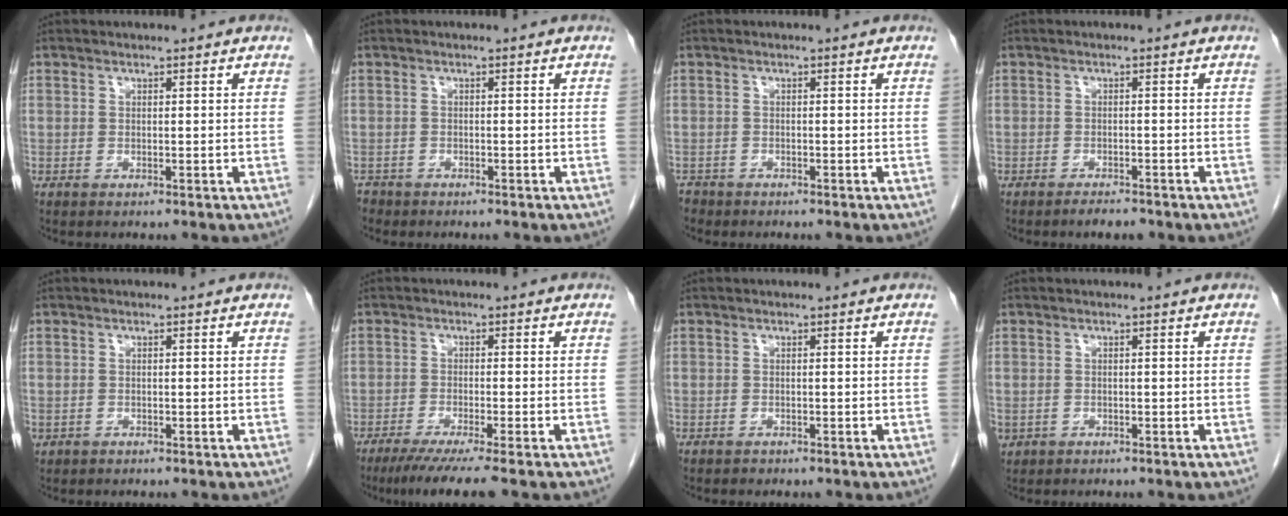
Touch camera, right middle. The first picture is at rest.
{"total": 1.9, "force": [-1.6, 1.0, -0.1], "torque": [-0.005, -0.001, -0.030]}
{"total": 2.0, "force": [-1.8, 1.1, 0.0], "torque": [-0.006, -0.001, -0.033]}
{"total": 2.0, "force": [-1.7, 0.6, 0.9], "torque": [-0.016, -0.001, -0.021]}
{"total": 0.5, "force": [-0.2, 0.5, 0.1], "torque": [-0.006, 0.003, -0.001]}
{"total": 6.9, "force": [-5.3, -0.6, 4.4], "torque": [-0.061, -0.017, -0.085]}
{"total": 0.5, "force": [-0.4, 0.3, 0.0], "torque": [-0.010, 0.000, -0.008]}
{"total": 1.4, "force": [-0.6, 1.2, 0.3], "torque": [-0.012, 0.002, -0.003]}